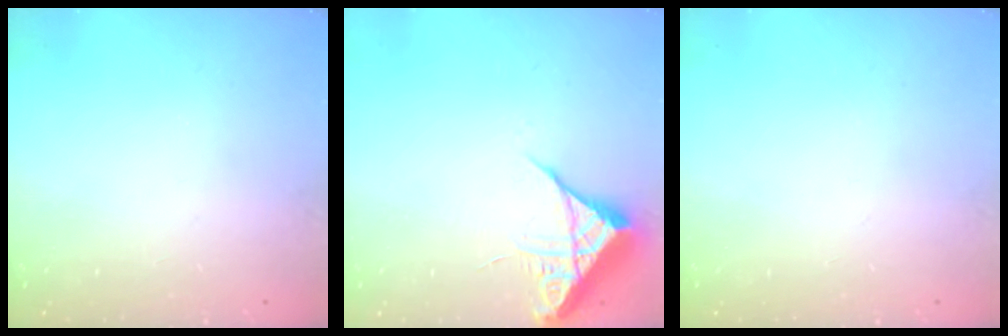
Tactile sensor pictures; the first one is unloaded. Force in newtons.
{"total": 6.7, "press": 6.7, "slide": 0.5}
{"total": 0.0}